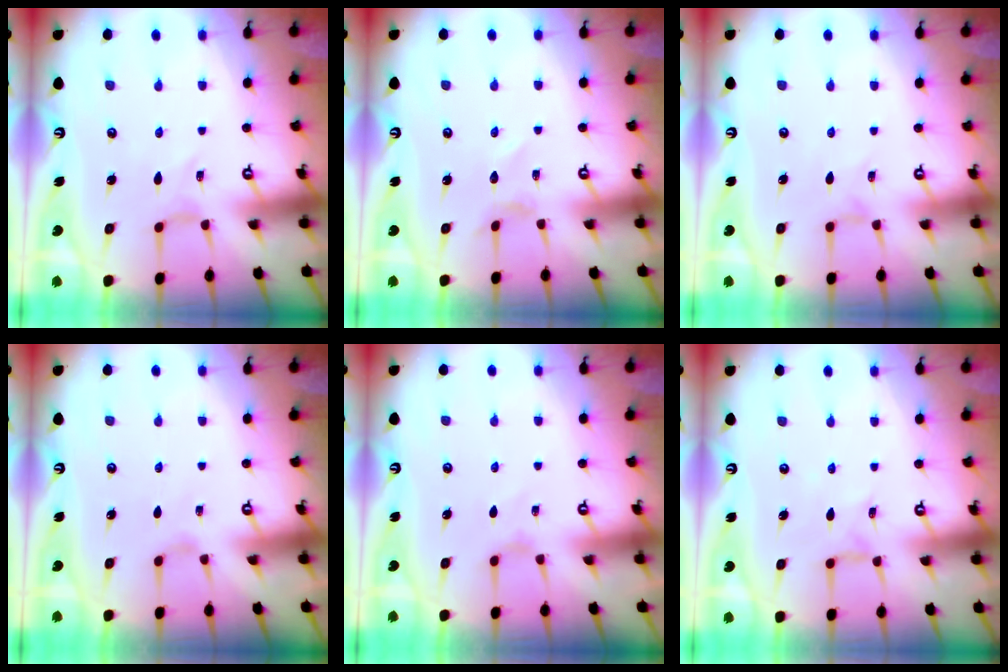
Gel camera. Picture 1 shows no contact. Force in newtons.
{"total": 2.2, "press": 2.2, "slide": 0.1}
{"total": 1.4, "press": 1.3, "slide": 0.4}
{"total": 1.9, "press": 1.8, "slide": 0.5}
{"total": 2.7, "press": 2.6, "slide": 0.5}
{"total": 2.8, "press": 2.8, "slide": 0.4}